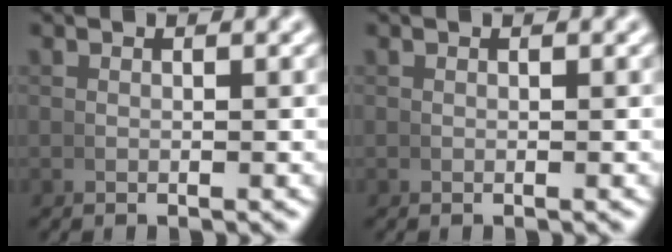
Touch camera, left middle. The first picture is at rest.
{"total": 0.0}